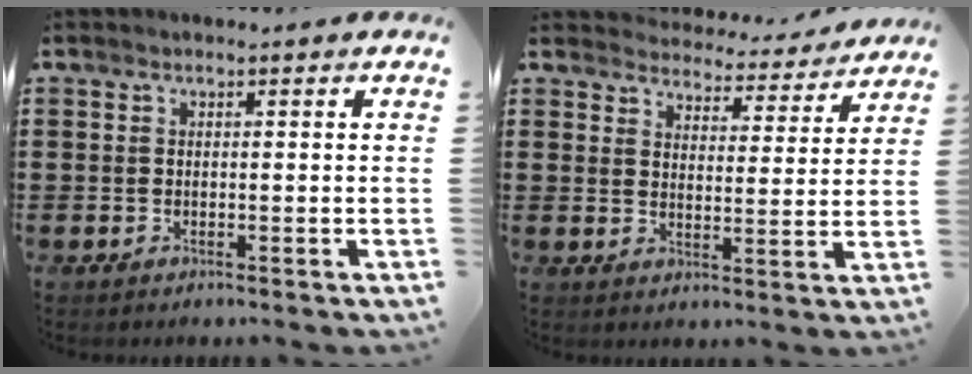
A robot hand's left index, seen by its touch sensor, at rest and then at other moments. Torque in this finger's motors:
{"motor_torque": [1.07, -1.06, 0.19, 0.01]}